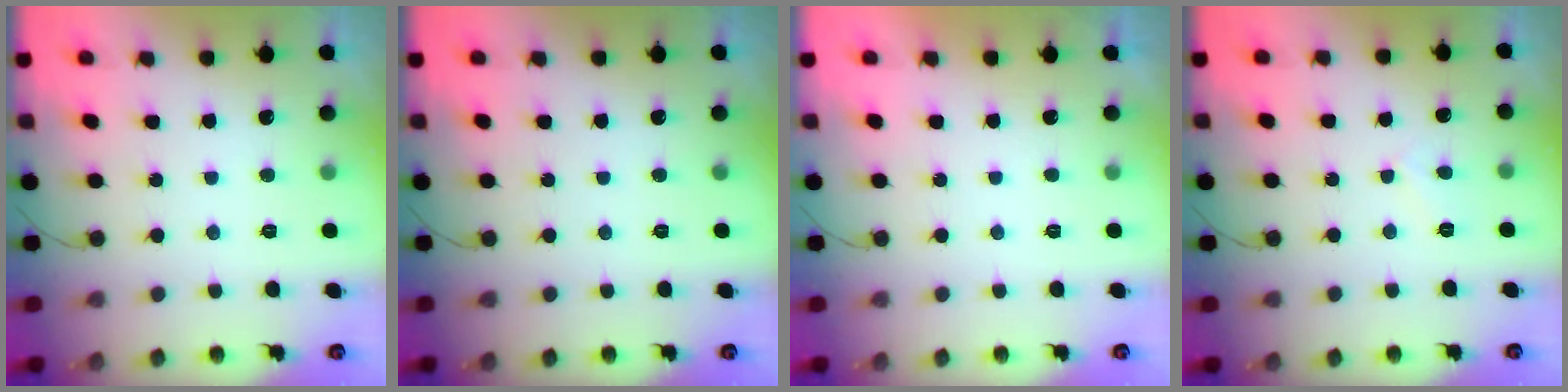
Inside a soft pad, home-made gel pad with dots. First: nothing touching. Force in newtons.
{"total": 0.0}
{"total": 2.3, "press": 2.3, "slide": 0.4}
{"total": 2.8, "press": 2.8, "slide": 0.3}